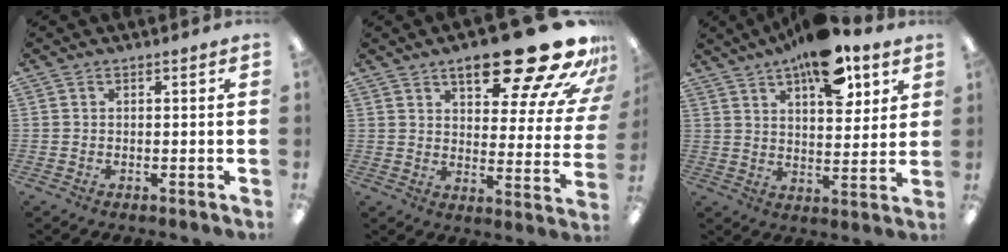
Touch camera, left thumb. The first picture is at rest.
{"total": 23.2, "force": [15.2, 7.3, 16.0], "torque": [-0.209, -0.104, 0.239]}
{"total": 14.4, "force": [9.3, 6.1, 9.1], "torque": [-0.124, -0.045, 0.155]}